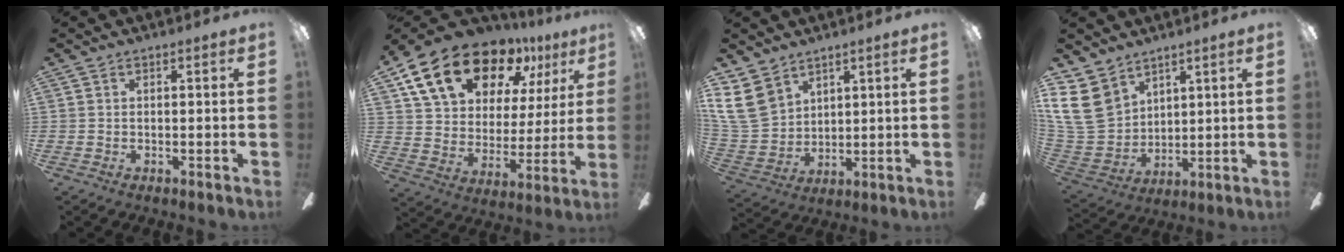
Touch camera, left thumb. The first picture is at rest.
{"total": 21.6, "force": [14.4, 11.7, 11.1], "torque": [-0.201, -0.076, 0.259]}
{"total": 11.7, "force": [6.9, 7.9, 5.0], "torque": [-0.135, -0.019, 0.138]}
{"total": 13.0, "force": [7.5, 9.2, 5.3], "torque": [-0.151, -0.026, 0.149]}